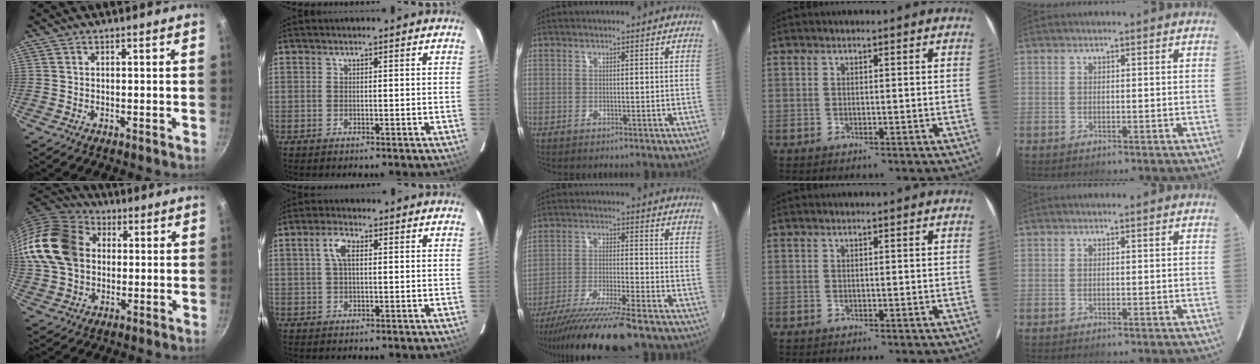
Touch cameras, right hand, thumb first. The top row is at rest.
{"thumb": {"total": 19.7, "force": [2.7, 15.2, 12.3], "torque": [-0.236, 0.029, 0.042]}, "index": {"total": 3.9, "force": [0.9, 1.6, 3.4], "torque": [-0.068, 0.010, 0.018]}, "middle": {"total": 15.2, "force": [-12.7, 0.5, 8.3], "torque": [-0.167, -0.038, -0.216]}}